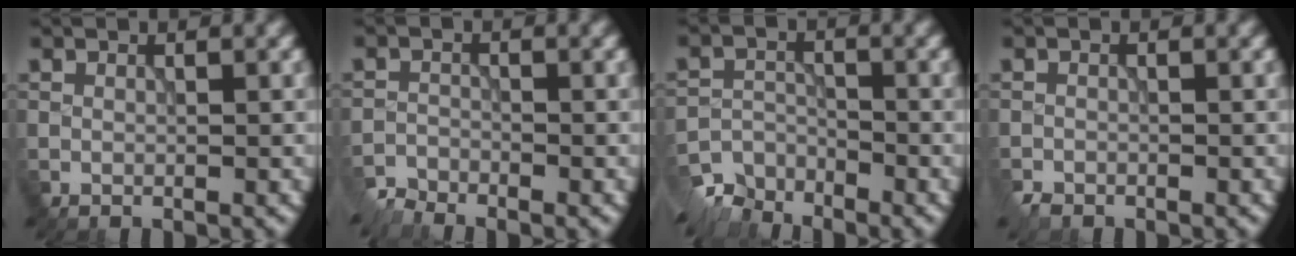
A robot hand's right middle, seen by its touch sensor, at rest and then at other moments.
{"total": 2.9, "force": [-2.8, 0.4, 0.3], "torque": [-0.012, -0.011, -0.062]}
{"total": 5.9, "force": [-5.4, 2.2, 0.6], "torque": [-0.006, -0.011, -0.096]}
{"total": 1.1, "force": [-1.0, 0.4, 0.1], "torque": [-0.003, -0.005, -0.023]}